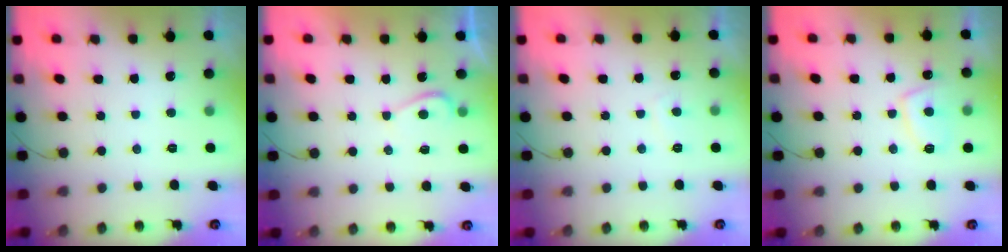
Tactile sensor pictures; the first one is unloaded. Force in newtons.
{"total": 2.4, "press": 2.4, "slide": 0.3}
{"total": 0.6, "press": 0.3, "slide": 0.5}
{"total": 6.7, "press": 6.6, "slide": 1.1}